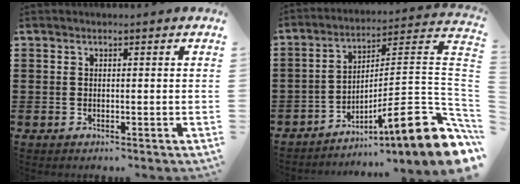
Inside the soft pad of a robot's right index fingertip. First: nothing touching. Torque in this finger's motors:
{"motor_torque": [0.43, -0.51, 0.91, 0.21]}